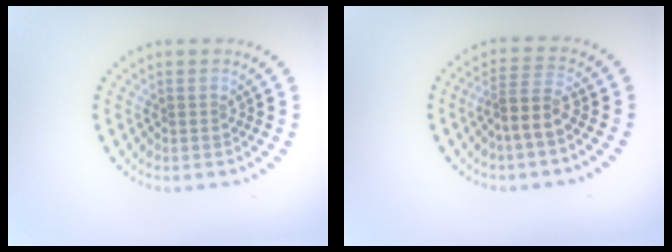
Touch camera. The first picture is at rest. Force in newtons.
{"total": 2.6, "press": 2.0, "slide": 1.7}